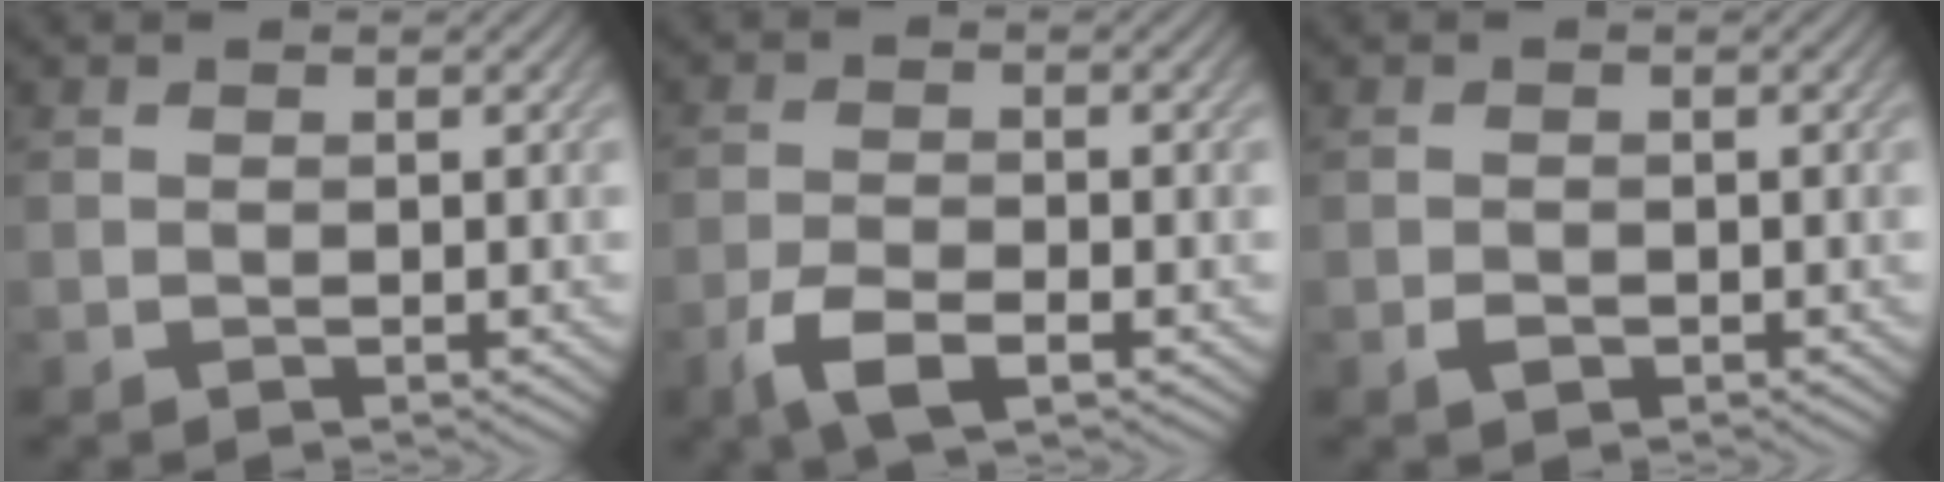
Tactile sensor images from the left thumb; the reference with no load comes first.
{"total": 4.6, "force": [-2.6, 1.7, 3.4], "torque": [-0.078, -0.007, -0.054]}
{"total": 1.1, "force": [-0.6, 0.8, 0.6], "torque": [-0.012, -0.003, -0.012]}